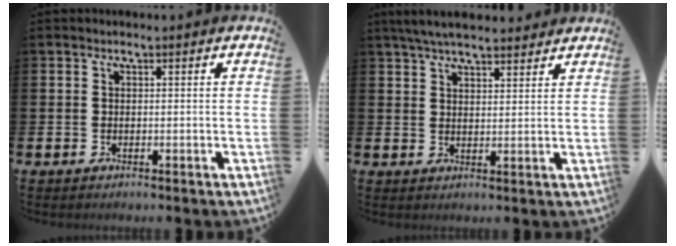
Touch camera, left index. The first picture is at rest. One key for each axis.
{"total": 5.0, "fx": 4.7, "fy": 0.8, "fz": 1.4, "tx": -0.038, "ty": -0.014, "tz": 0.087}